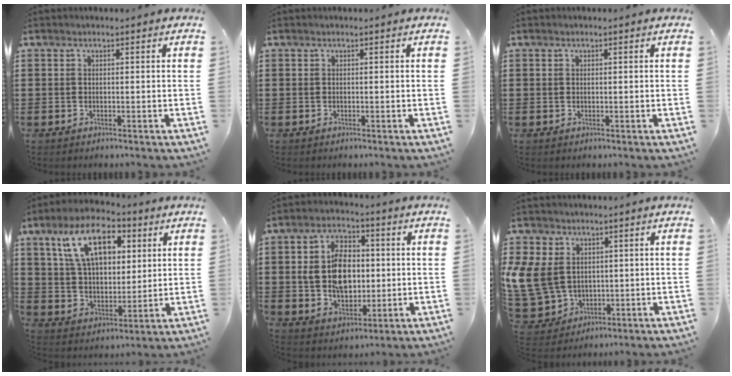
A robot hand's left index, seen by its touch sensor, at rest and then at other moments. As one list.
[{"total": 0.0}, {"total": 0.0}, {"total": 12.5, "force": [6.4, 6.6, 8.5], "torque": [-0.169, 0.011, 0.117]}, {"total": 9.5, "force": [0.4, 6.4, 7.0], "torque": [-0.142, 0.011, 0.002]}, {"total": 8.6, "force": [1.6, 7.5, 3.9], "torque": [-0.141, 0.006, 0.030]}]